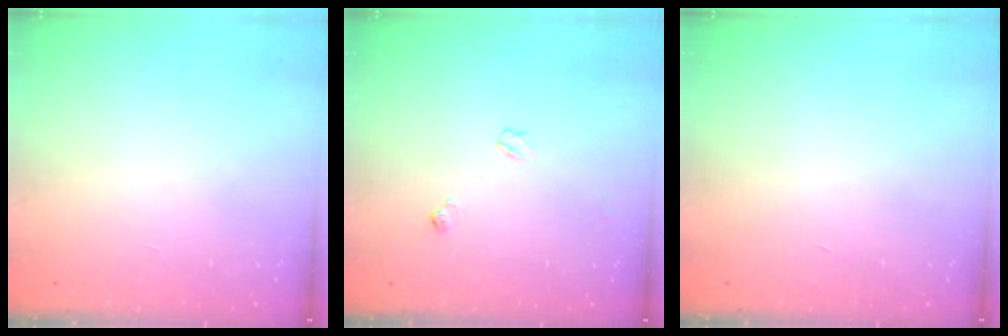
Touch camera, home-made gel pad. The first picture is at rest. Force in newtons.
{"total": 5.3, "press": 5.2, "slide": 0.8}
{"total": 0.9, "press": 0.9, "slide": 0.2}